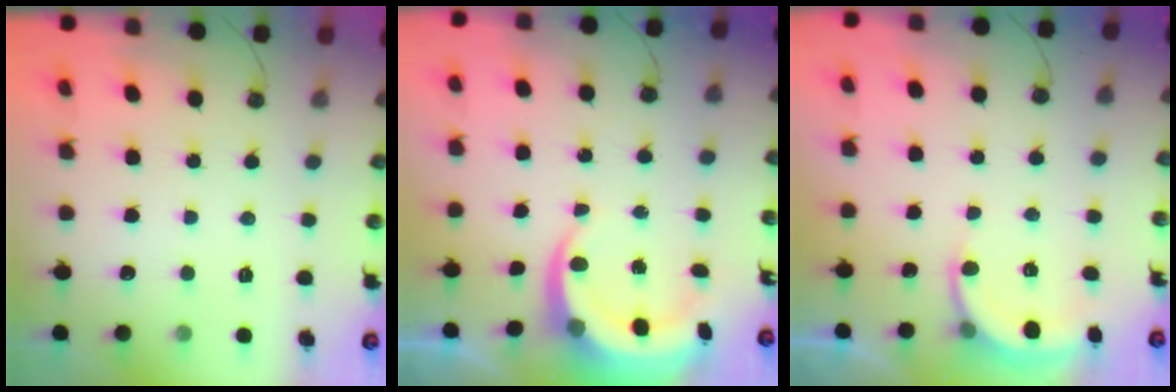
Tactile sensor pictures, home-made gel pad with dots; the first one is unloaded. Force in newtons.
{"total": 7.6, "press": 7.5, "slide": 1.4}
{"total": 5.0, "press": 4.9, "slide": 0.8}